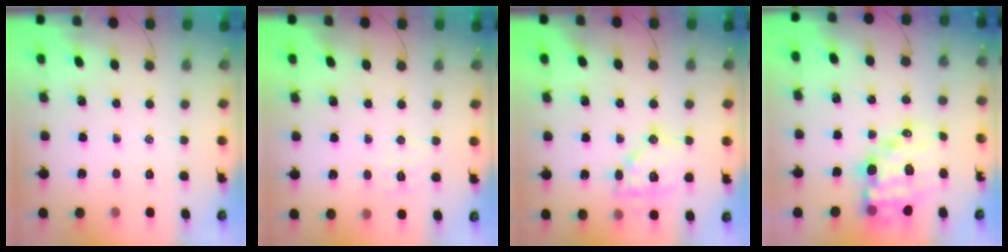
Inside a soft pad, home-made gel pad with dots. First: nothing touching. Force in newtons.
{"total": 5.2, "press": 5.1, "slide": 1.1}
{"total": 12.4, "press": 12.3, "slide": 1.3}
{"total": 13.6, "press": 13.1, "slide": 3.6}